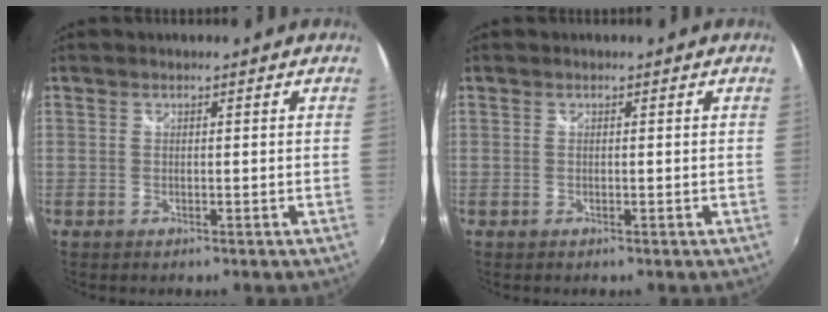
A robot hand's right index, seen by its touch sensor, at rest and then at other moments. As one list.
[{"total": 0.0}]